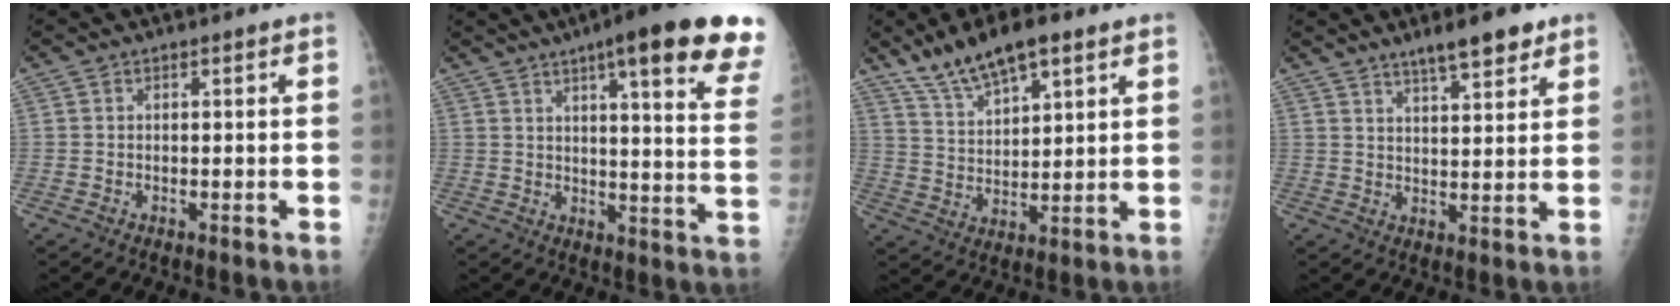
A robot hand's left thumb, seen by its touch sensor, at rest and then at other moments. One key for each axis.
{"total": 23.8, "fx": 14.7, "fy": 3.7, "fz": 18.3, "tx": -0.213, "ty": -0.042, "tz": 0.176}
{"total": 11.4, "fx": 7.9, "fy": 3.8, "fz": 7.3, "tx": -0.117, "ty": -0.027, "tz": 0.148}
{"total": 7.9, "fx": 5.8, "fy": 1.9, "fz": 5.0, "tx": -0.064, "ty": -0.030, "tz": 0.091}